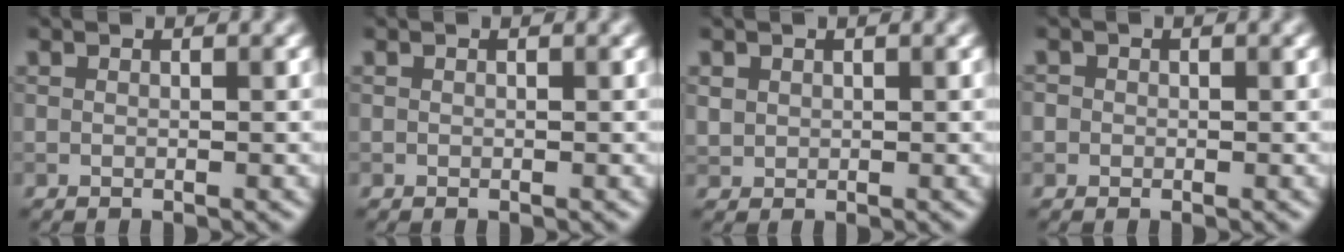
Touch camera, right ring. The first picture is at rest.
{"total": 0.0}
{"total": 1.0, "force": [0.3, 0.9, 0.3], "torque": [-0.009, -0.004, 0.010]}
{"total": 1.0, "force": [-0.1, 1.0, 0.2], "torque": [0.000, 0.001, -0.005]}